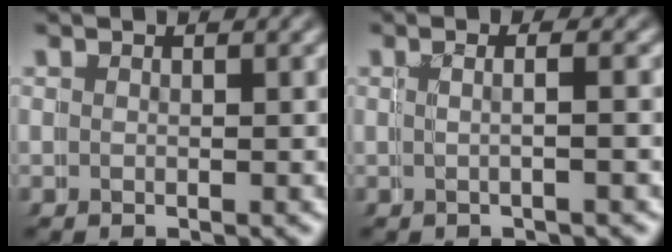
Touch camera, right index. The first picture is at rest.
{"total": 1.1, "force": [-0.1, -0.1, 1.0], "torque": [-0.021, 0.001, -0.003]}